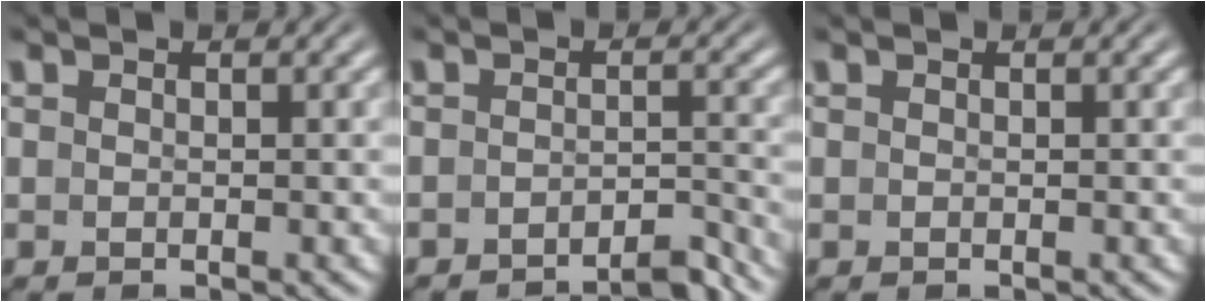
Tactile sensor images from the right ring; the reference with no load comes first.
{"total": 3.2, "force": [-3.1, 0.2, 0.8], "torque": [-0.010, -0.008, -0.054]}
{"total": 1.3, "force": [-0.2, -1.2, -0.5], "torque": [0.019, -0.011, 0.008]}